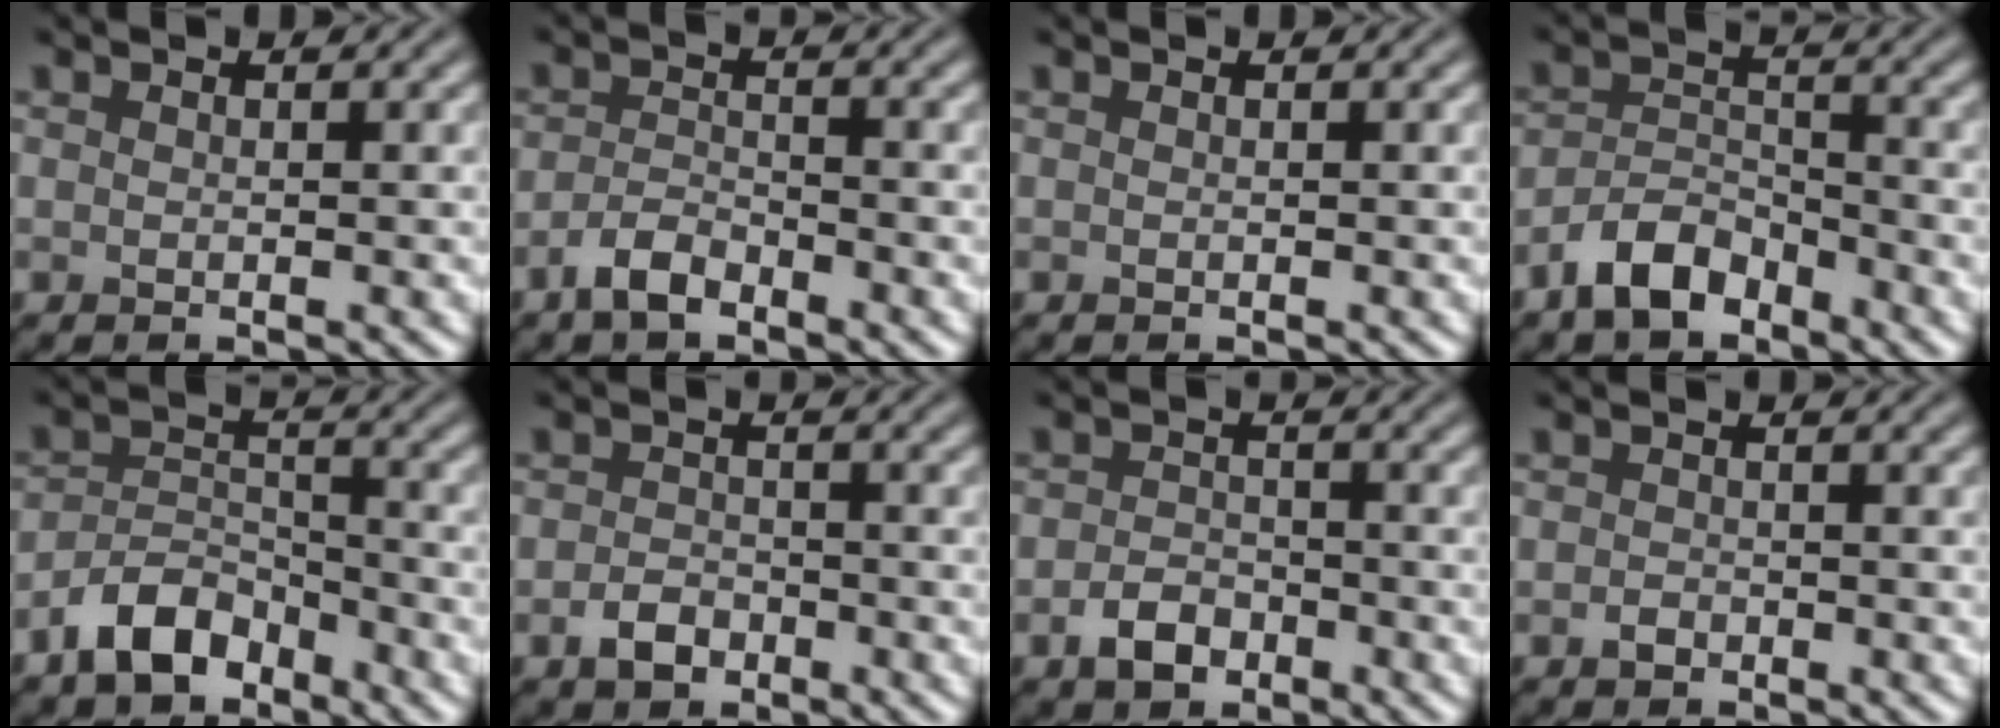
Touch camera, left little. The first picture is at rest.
{"total": 2.5, "force": [-1.9, 0.9, 1.3], "torque": [-0.028, 0.004, -0.044]}
{"total": 0.0}
{"total": 4.1, "force": [-3.1, 1.9, 1.9], "torque": [-0.032, 0.005, -0.065]}
{"total": 4.6, "force": [-3.4, 2.4, 2.1], "torque": [-0.031, 0.003, -0.071]}
{"total": 2.5, "force": [-1.4, 1.6, 1.2], "torque": [-0.015, 0.002, -0.033]}
{"total": 2.9, "force": [-1.6, 1.9, 1.4], "torque": [-0.019, 0.003, -0.037]}
{"total": 1.1, "force": [-0.6, 0.8, 0.5], "torque": [-0.006, -0.001, -0.017]}